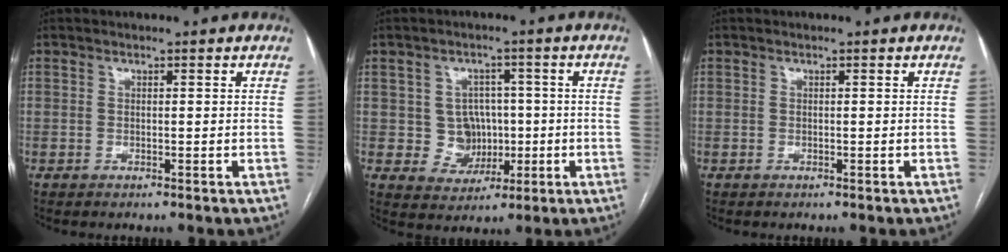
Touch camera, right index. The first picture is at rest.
{"total": 5.8, "force": [-0.3, 5.5, 1.8], "torque": [-0.023, 0.017, 0.005]}
{"total": 0.0}